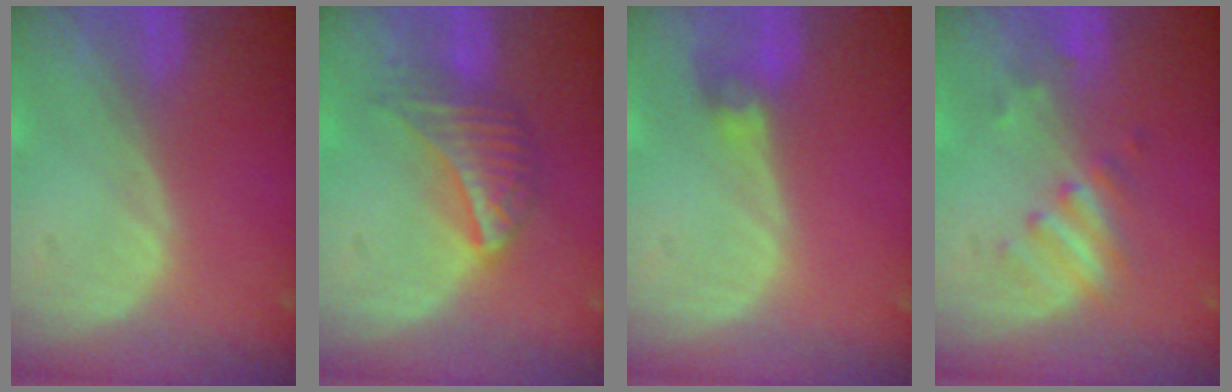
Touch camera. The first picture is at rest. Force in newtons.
{"total": 6.7, "press": 6.1, "slide": 2.7}
{"total": 2.8, "press": 2.6, "slide": 1.0}
{"total": 3.6, "press": 3.6, "slide": 0.5}